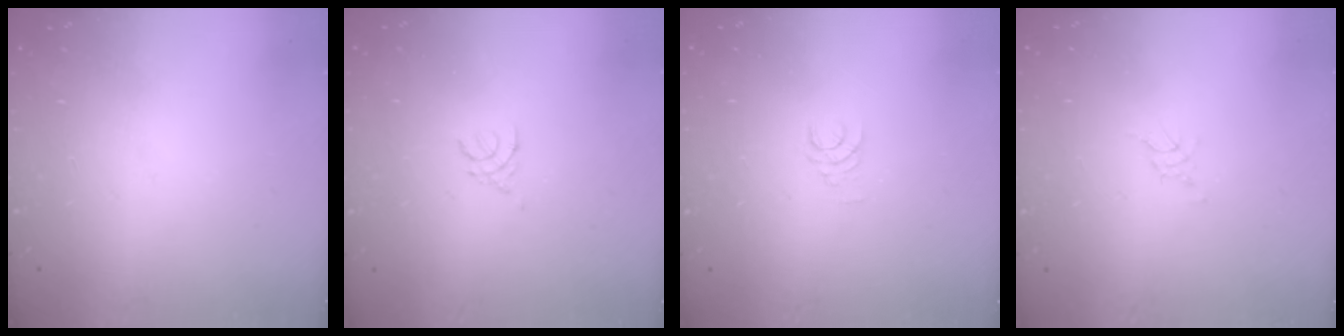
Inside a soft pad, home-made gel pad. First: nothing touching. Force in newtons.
{"total": 1.8, "press": 1.7, "slide": 0.4}
{"total": 3.7, "press": 3.7, "slide": 0.4}
{"total": 1.4, "press": 1.4, "slide": 0.2}